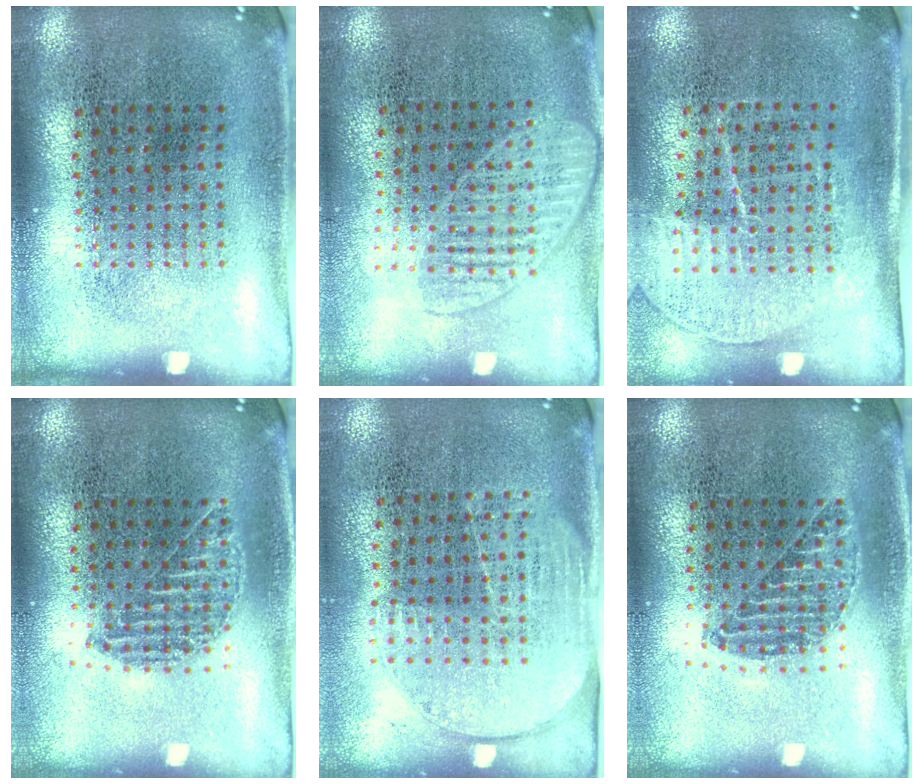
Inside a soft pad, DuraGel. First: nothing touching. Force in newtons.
{"total": 1.3, "press": 1.2, "slide": 0.6}
{"total": 1.5, "press": 1.3, "slide": 0.8}
{"total": 1.0, "press": 0.9, "slide": 0.4}
{"total": 1.7, "press": 1.4, "slide": 0.8}
{"total": 1.1, "press": 1.0, "slide": 0.4}